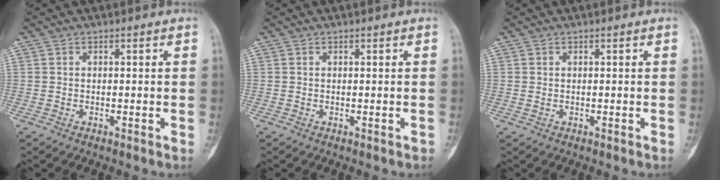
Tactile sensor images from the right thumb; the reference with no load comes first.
{"total": 0.0}
{"total": 0.0}